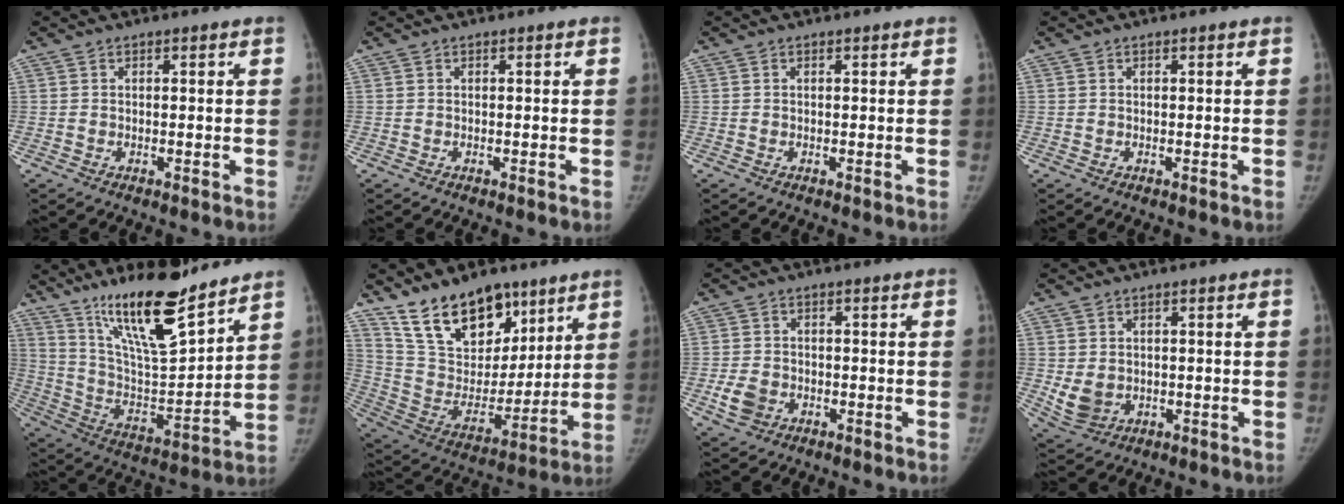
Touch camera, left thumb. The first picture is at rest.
{"total": 0.0}
{"total": 0.0}
{"total": 0.0}
{"total": 20.4, "force": [15.0, 4.5, 13.1], "torque": [-0.198, -0.084, 0.271]}
{"total": 20.0, "force": [13.8, 10.9, 9.5], "torque": [-0.119, -0.073, 0.250]}
{"total": 4.4, "force": [-1.4, 3.5, 2.3], "torque": [-0.040, 0.004, -0.022]}
{"total": 5.2, "force": [0.0, 4.3, 3.0], "torque": [-0.050, -0.012, 0.017]}